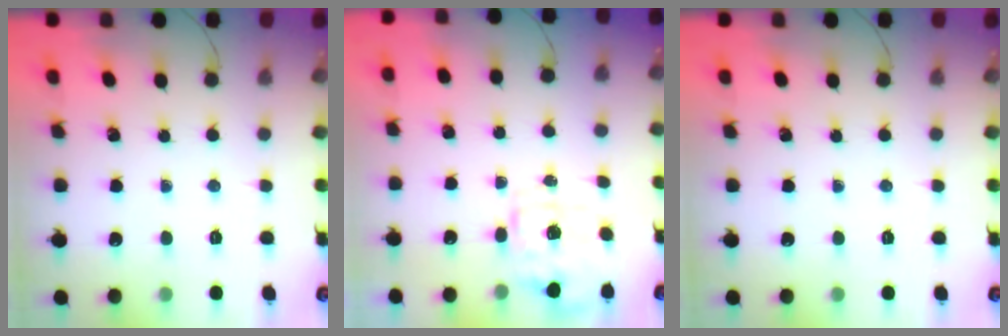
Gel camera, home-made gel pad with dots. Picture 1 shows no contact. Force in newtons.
{"total": 4.0, "press": 3.9, "slide": 0.9}
{"total": 0.0}